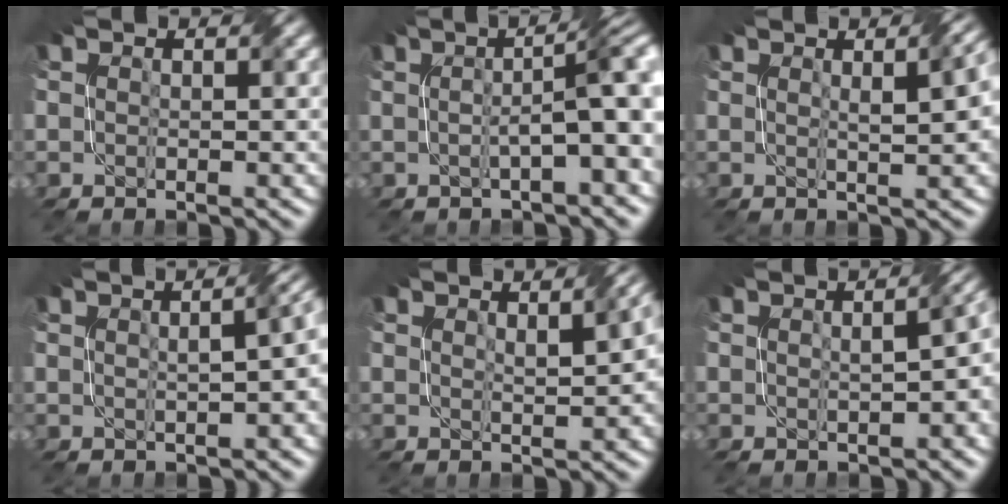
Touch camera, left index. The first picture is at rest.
{"total": 6.5, "force": [0.2, 1.4, 6.3], "torque": [-0.083, 0.015, 0.001]}
{"total": 4.5, "force": [1.2, 1.2, 4.2], "torque": [-0.030, 0.020, 0.014]}
{"total": 7.1, "force": [0.6, 3.4, 6.3], "torque": [-0.046, 0.016, 0.007]}
{"total": 3.3, "force": [1.4, 0.6, 2.9], "torque": [-0.036, 0.010, 0.023]}
{"total": 5.4, "force": [-0.1, 2.3, 4.9], "torque": [-0.054, 0.000, 0.009]}